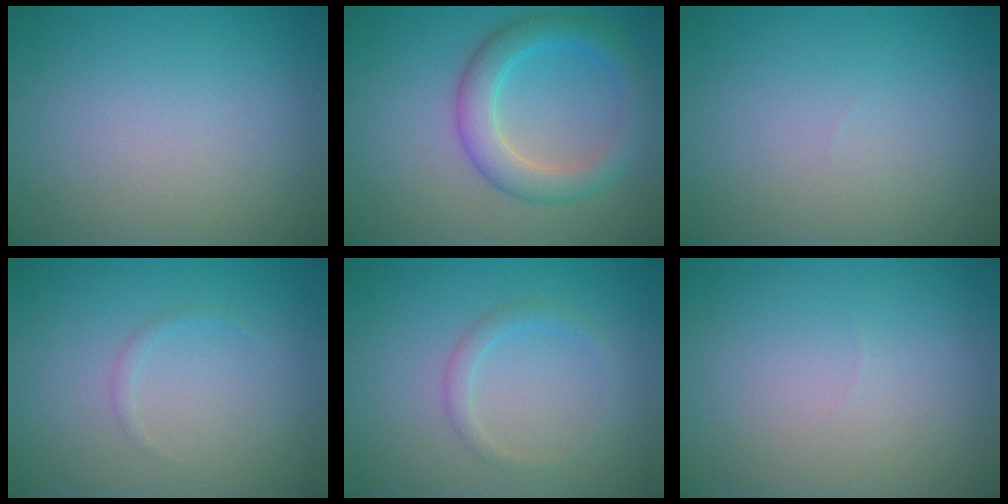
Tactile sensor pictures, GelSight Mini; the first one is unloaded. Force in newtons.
{"total": 4.2, "press": 4.2, "slide": 0.2}
{"total": 0.0}
{"total": 0.5, "press": 0.5, "slide": 0.1}
{"total": 1.3, "press": 1.3, "slide": 0.0}
{"total": 0.0}